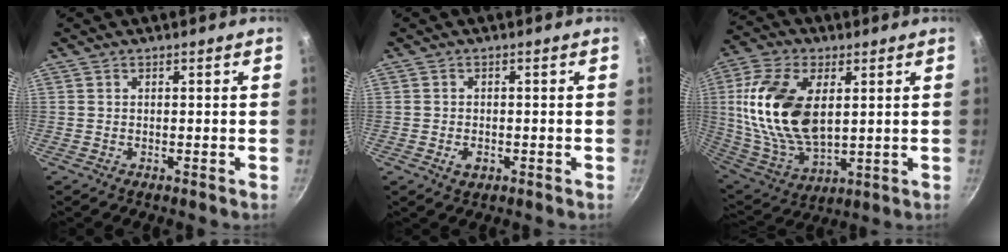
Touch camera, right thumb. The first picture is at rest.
{"total": 2.4, "force": [-0.9, 1.7, 1.5], "torque": [-0.023, 0.004, -0.014]}
{"total": 20.3, "force": [3.8, 11.6, 16.2], "torque": [-0.309, -0.015, 0.081]}